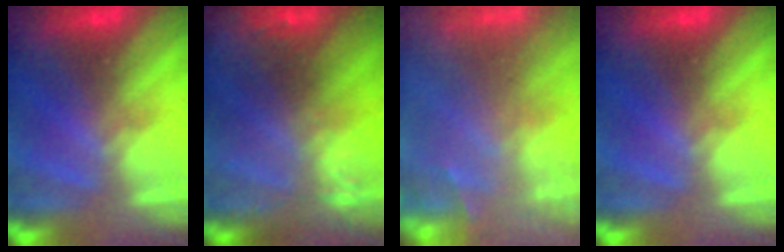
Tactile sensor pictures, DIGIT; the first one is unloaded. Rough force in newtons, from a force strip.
{"total": 7.5}
{"total": 7.3}
{"total": 0.0}